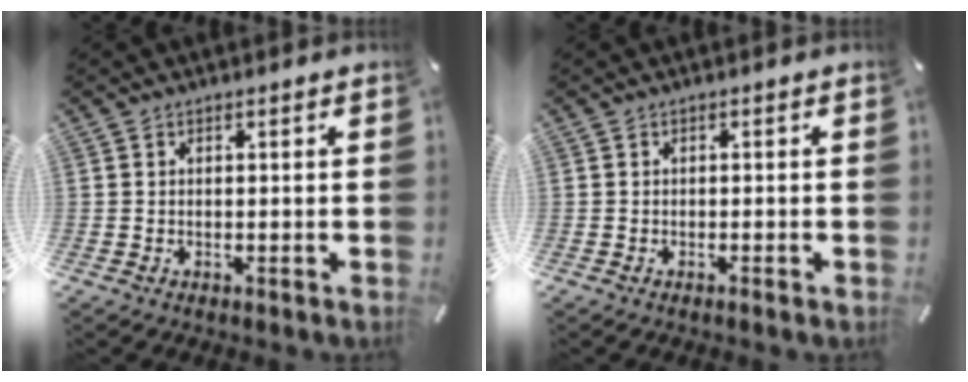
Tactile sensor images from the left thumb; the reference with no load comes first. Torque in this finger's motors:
{"motor_torque": [-0.34, -0.40, -0.12, 0.29, 0.04]}